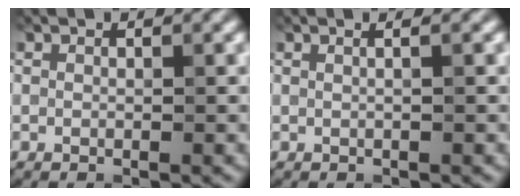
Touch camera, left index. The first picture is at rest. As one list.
[{"total": 1.3, "force": [0.4, 0.3, 1.2], "torque": [-0.014, 0.001, -0.003]}]